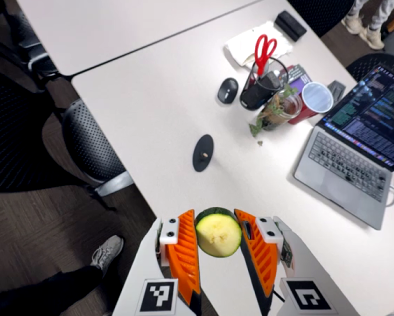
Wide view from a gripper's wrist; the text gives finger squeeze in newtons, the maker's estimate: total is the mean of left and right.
{"total": 8.6, "left": 8.2, "right": 8.9}